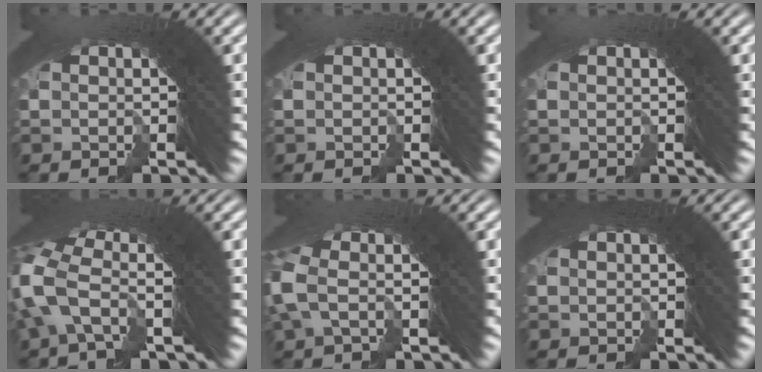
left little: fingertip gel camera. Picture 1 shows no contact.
{"total": 0.0}
{"total": 0.0}
{"total": 2.5, "force": [-0.6, 0.7, 2.4], "torque": [-0.067, -0.012, -0.003]}
{"total": 1.7, "force": [-0.2, 0.2, 1.7], "torque": [-0.038, 0.010, -0.008]}
{"total": 0.8, "force": [-0.1, 0.6, 0.4], "torque": [-0.017, -0.014, 0.003]}